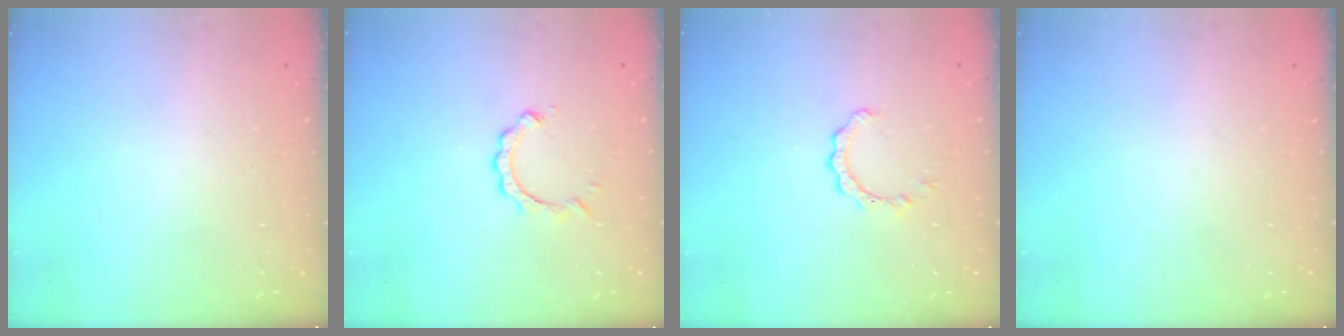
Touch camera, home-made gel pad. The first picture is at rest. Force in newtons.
{"total": 2.9, "press": 2.8, "slide": 0.3}
{"total": 2.4, "press": 2.4, "slide": 0.3}
{"total": 0.0}